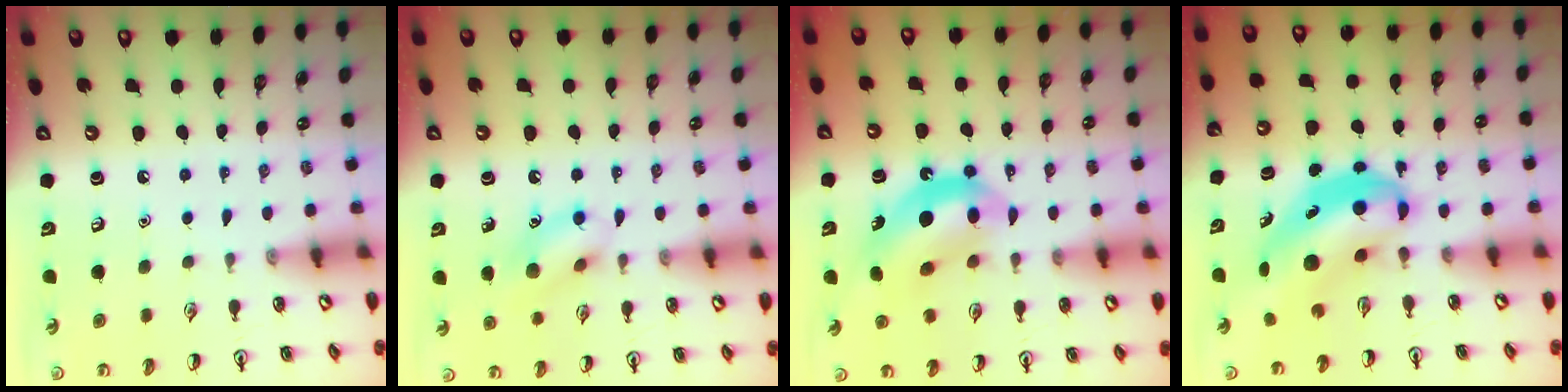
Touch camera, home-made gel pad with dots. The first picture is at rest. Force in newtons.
{"total": 11.0, "press": 10.9, "slide": 1.6}
{"total": 12.0, "press": 11.4, "slide": 3.7}
{"total": 7.0, "press": 6.7, "slide": 2.1}